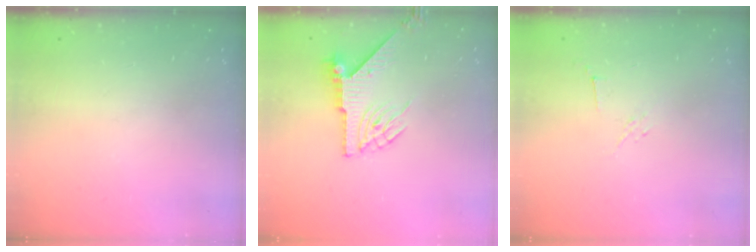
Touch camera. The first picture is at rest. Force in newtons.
{"total": 6.4, "press": 6.4, "slide": 0.7}
{"total": 2.9, "press": 2.8, "slide": 0.8}